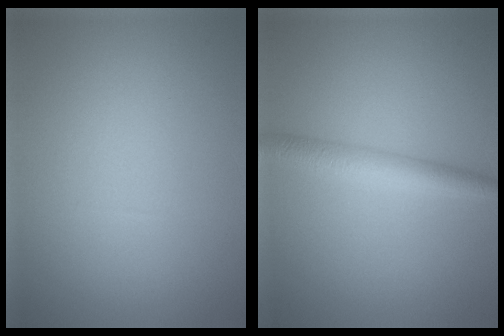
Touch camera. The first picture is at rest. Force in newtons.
{"total": 2.9, "press": 2.9, "slide": 0.0}